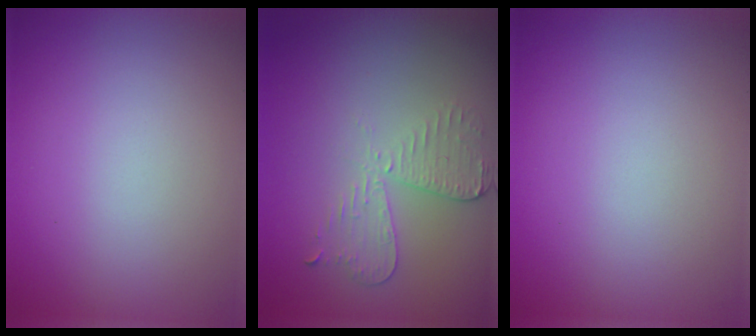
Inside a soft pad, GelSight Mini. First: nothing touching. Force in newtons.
{"total": 3.0, "press": 2.6, "slide": 1.5}
{"total": 0.0}